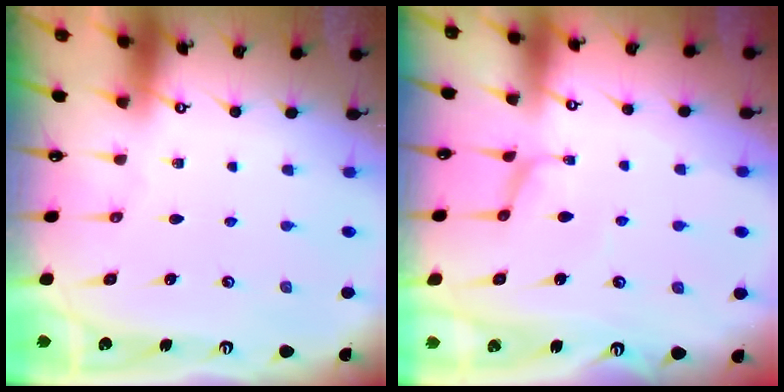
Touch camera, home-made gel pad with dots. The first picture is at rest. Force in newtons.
{"total": 1.1, "press": 1.0, "slide": 0.4}